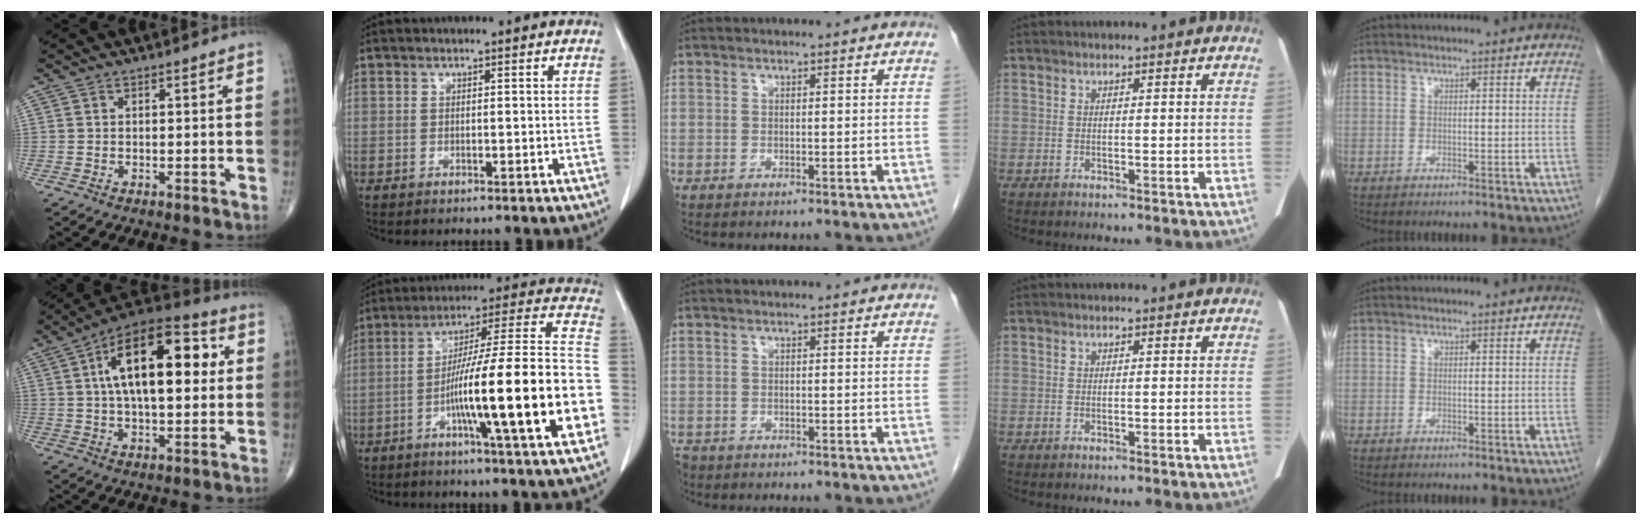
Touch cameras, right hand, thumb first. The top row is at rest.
{"thumb": {"total": 21.6, "force": [4.5, 10.0, 18.6], "torque": [-0.273, 0.017, 0.060]}, "index": {"total": 24.4, "force": [-6.6, 0.4, 23.5], "torque": [-0.298, 0.004, -0.112]}, "middle": {"total": 3.0, "force": [-2.3, 1.9, 0.6], "torque": [-0.015, -0.003, -0.042]}}